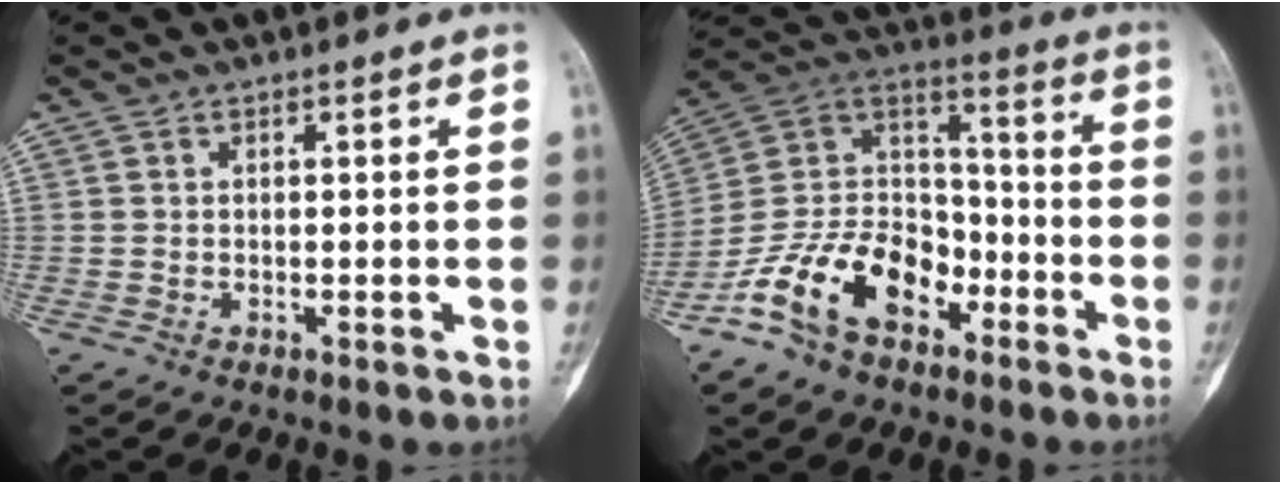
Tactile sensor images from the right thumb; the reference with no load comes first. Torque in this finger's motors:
{"motor_torque": [2.24, 2.24, 1.38, -1.39, 0.14]}